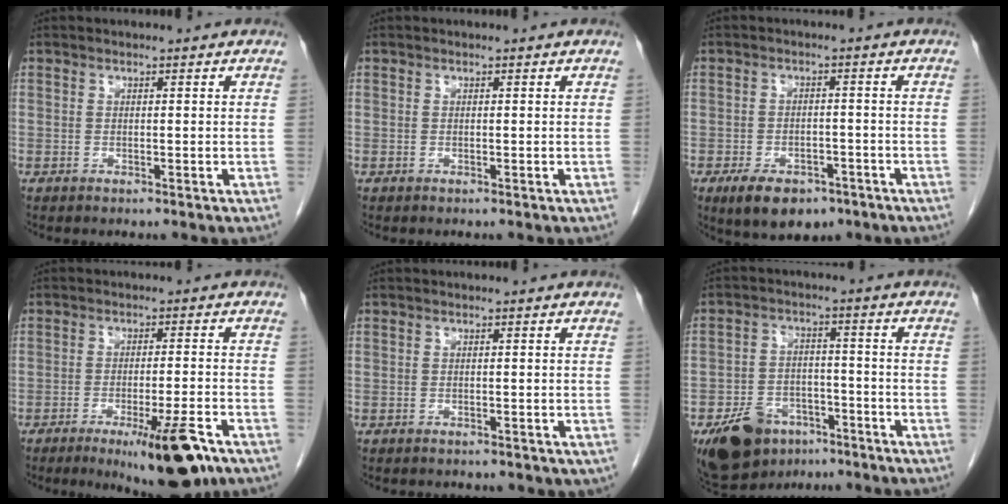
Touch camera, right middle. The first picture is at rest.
{"total": 0.0}
{"total": 8.4, "force": [-5.6, 4.4, 4.6], "torque": [-0.074, -0.002, -0.083]}
{"total": 10.8, "force": [-6.4, 1.3, 8.6], "torque": [-0.120, -0.019, -0.091]}
{"total": 2.2, "force": [-1.8, 1.0, 0.7], "torque": [-0.018, -0.003, -0.017]}
{"total": 10.7, "force": [-6.9, 6.3, 5.0], "torque": [-0.093, 0.004, -0.110]}